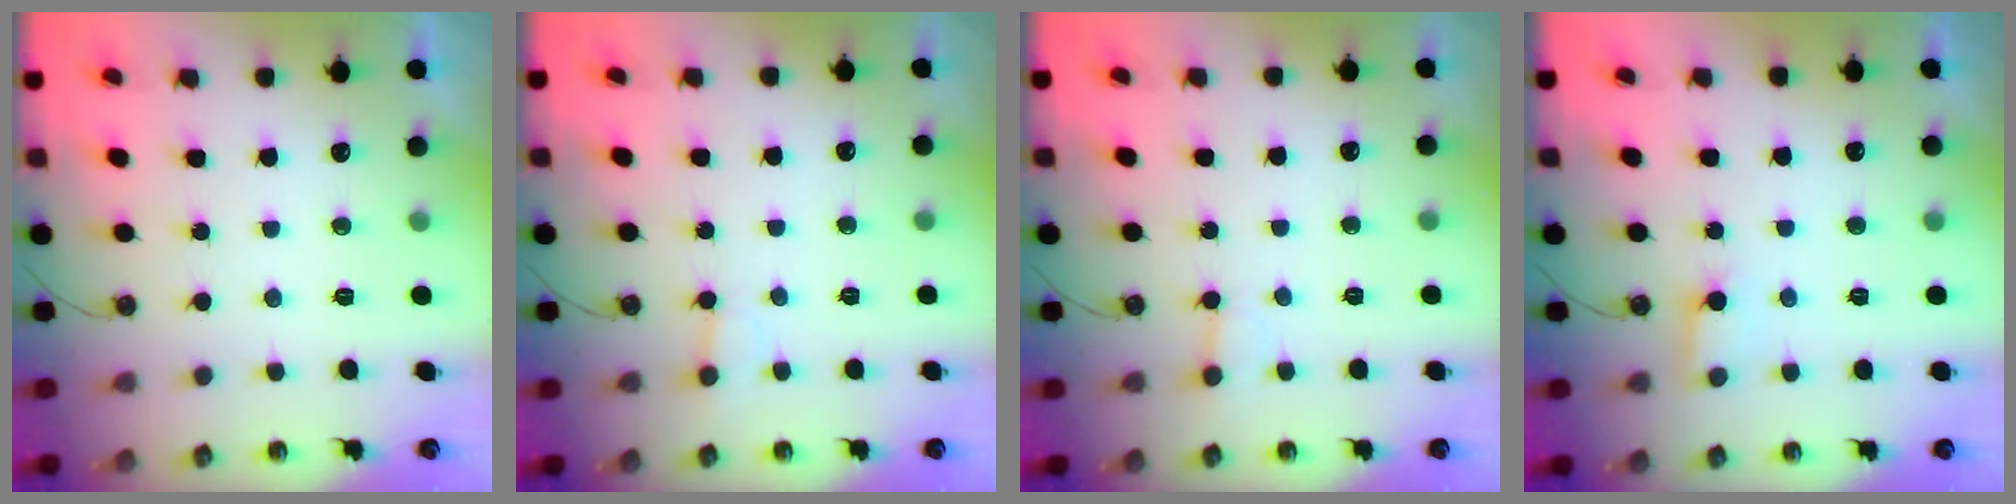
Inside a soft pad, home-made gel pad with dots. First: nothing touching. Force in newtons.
{"total": 2.5, "press": 2.4, "slide": 0.5}
{"total": 2.5, "press": 2.4, "slide": 0.5}
{"total": 5.3, "press": 5.3, "slide": 0.4}